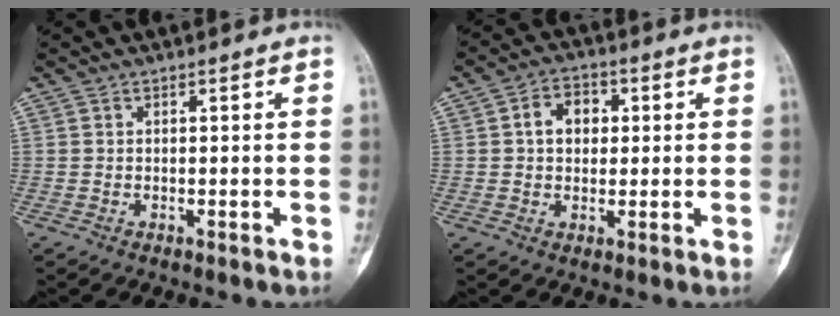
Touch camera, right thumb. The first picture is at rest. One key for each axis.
{"total": 6.5, "fx": 1.2, "fy": 4.8, "fz": 4.1, "tx": -0.045, "ty": 0.012, "tz": 0.014}